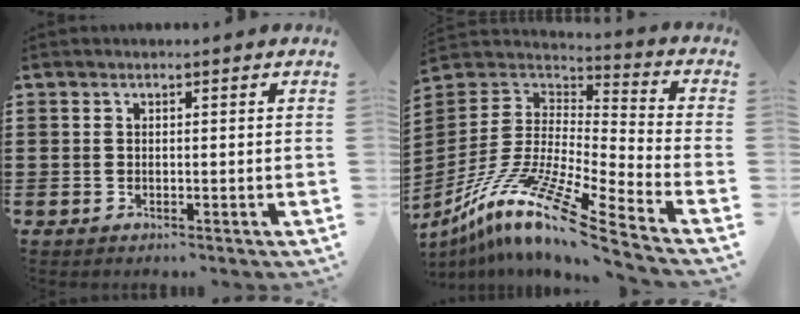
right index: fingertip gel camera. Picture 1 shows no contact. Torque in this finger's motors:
{"motor_torque": [0.57, 0.83, -0.19, -0.12]}